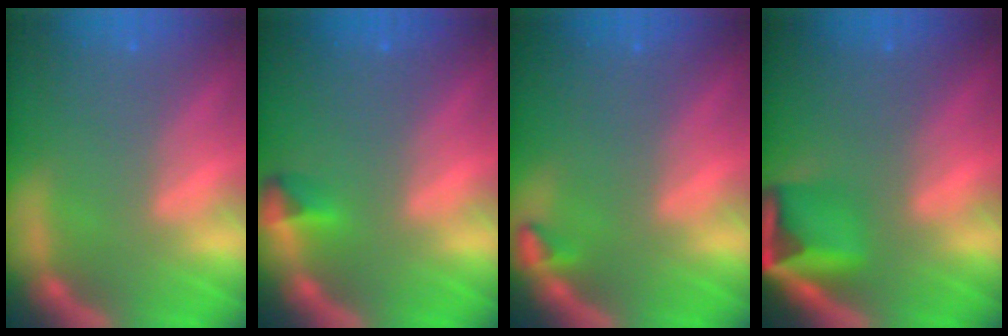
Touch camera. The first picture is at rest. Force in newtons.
{"total": 1.4}
{"total": 0.9}
{"total": 6.0}